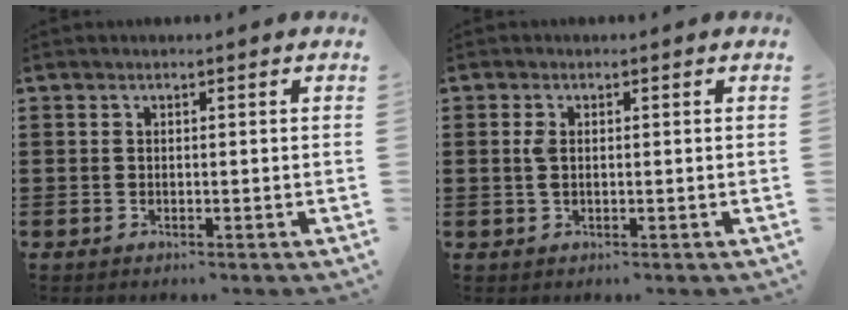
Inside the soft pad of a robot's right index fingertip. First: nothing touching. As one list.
[{"total": 2.0, "force": [0.3, 1.0, 1.7], "torque": [-0.045, 0.002, 0.001]}]